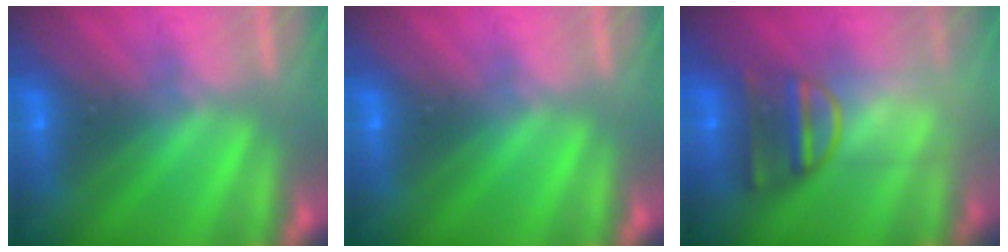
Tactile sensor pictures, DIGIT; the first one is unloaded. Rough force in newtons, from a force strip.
{"total": 0.0}
{"total": 7.3}